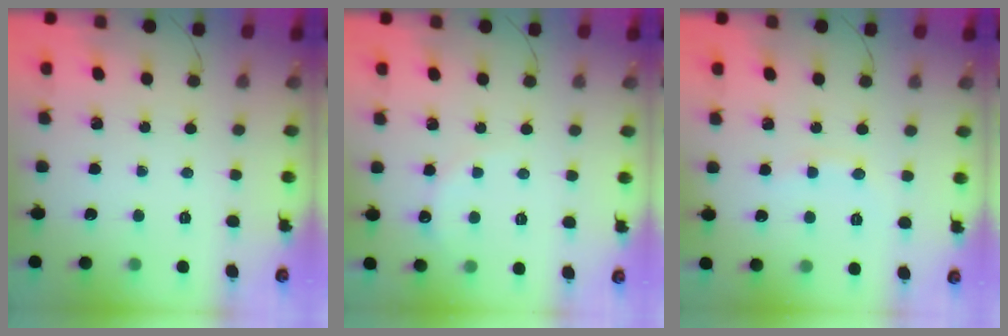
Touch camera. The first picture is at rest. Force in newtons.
{"total": 3.3, "press": 3.2, "slide": 0.9}
{"total": 6.2, "press": 6.0, "slide": 1.7}